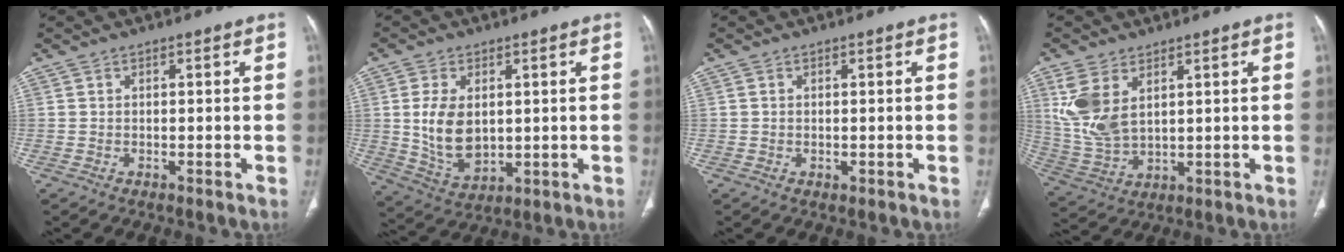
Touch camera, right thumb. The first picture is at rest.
{"total": 10.4, "force": [1.1, 6.5, 8.1], "torque": [-0.143, -0.015, 0.039]}
{"total": 0.7, "force": [0.0, 0.5, 0.4], "torque": [-0.011, -0.002, 0.002]}
{"total": 10.1, "force": [3.9, 5.6, 7.5], "torque": [-0.167, -0.012, 0.094]}